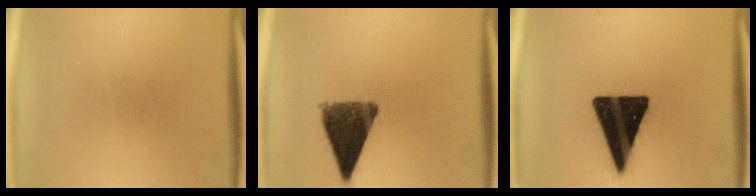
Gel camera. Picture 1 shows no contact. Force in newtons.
{"total": 11.0}
{"total": 19.1}